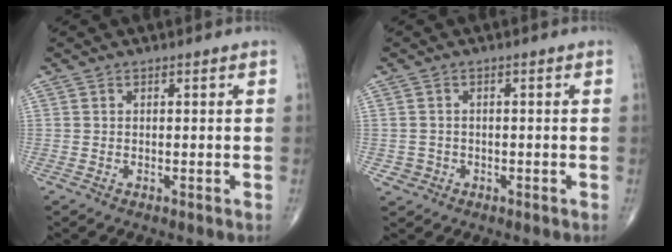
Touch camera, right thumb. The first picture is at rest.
{"total": 1.7, "force": [-0.6, 1.6, -0.1], "torque": [0.015, 0.009, -0.012]}